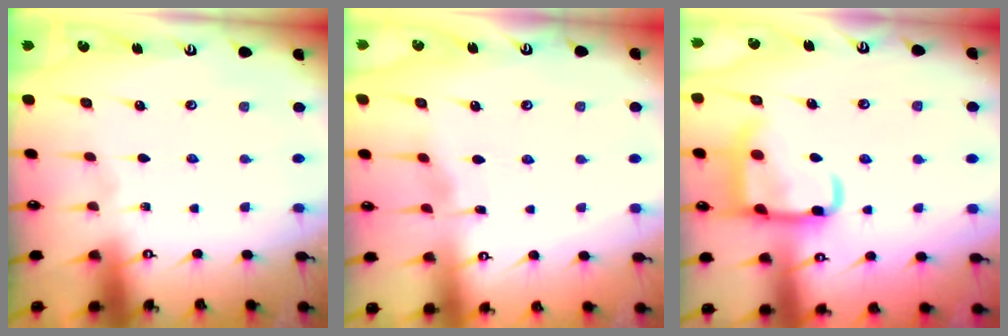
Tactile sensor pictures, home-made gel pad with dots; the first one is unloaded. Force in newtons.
{"total": 3.7, "press": 3.6, "slide": 0.4}
{"total": 16.8, "press": 16.7, "slide": 1.6}